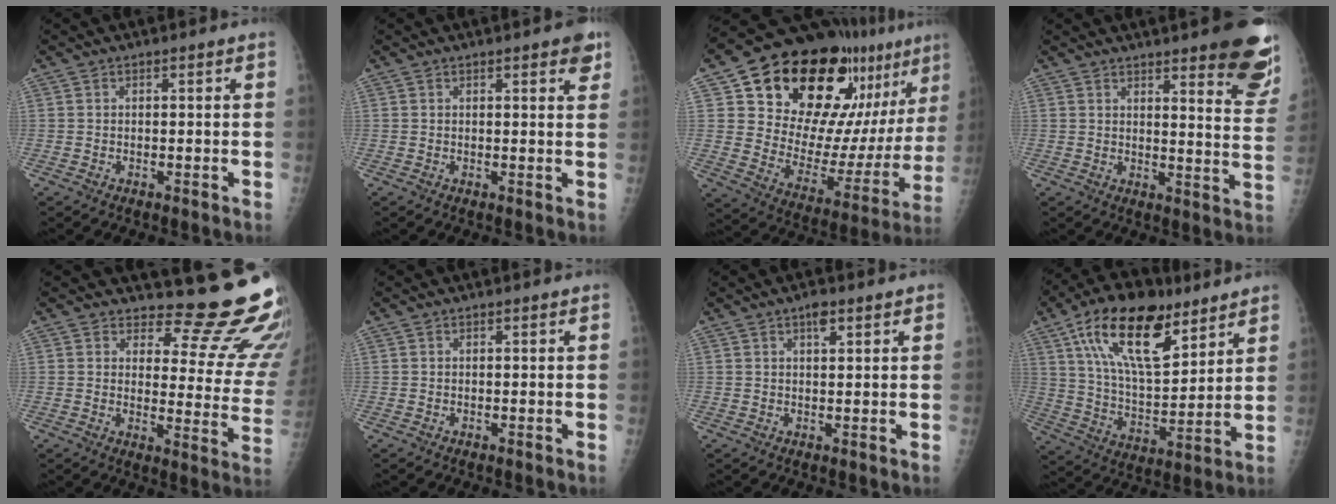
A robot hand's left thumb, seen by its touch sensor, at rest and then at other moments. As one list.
[{"total": 3.6, "force": [2.0, 1.1, 2.7], "torque": [-0.023, -0.006, 0.020]}, {"total": 27.6, "force": [15.9, 12.7, 18.7], "torque": [-0.234, -0.049, 0.247]}, {"total": 16.2, "force": [11.2, 3.4, 11.3], "torque": [-0.111, -0.070, 0.129]}, {"total": 15.5, "force": [14.4, 3.5, 4.8], "torque": [-0.016, -0.167, 0.156]}, {"total": 0.0}, {"total": 2.5, "force": [1.4, 1.0, 1.8], "torque": [-0.023, -0.003, 0.021]}, {"total": 21.0, "force": [11.6, 9.6, 14.6], "torque": [-0.227, -0.042, 0.206]}]